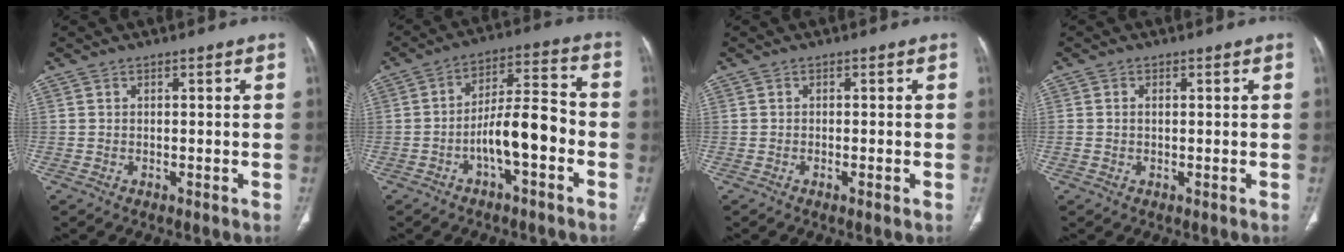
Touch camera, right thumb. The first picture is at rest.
{"total": 10.9, "force": [-3.6, 3.7, 9.6], "torque": [-0.157, 0.046, -0.062]}
{"total": 1.2, "force": [-0.5, 0.2, 1.1], "torque": [-0.022, -0.002, -0.008]}
{"total": 1.1, "force": [0.0, 0.8, 0.8], "torque": [-0.024, 0.007, 0.003]}